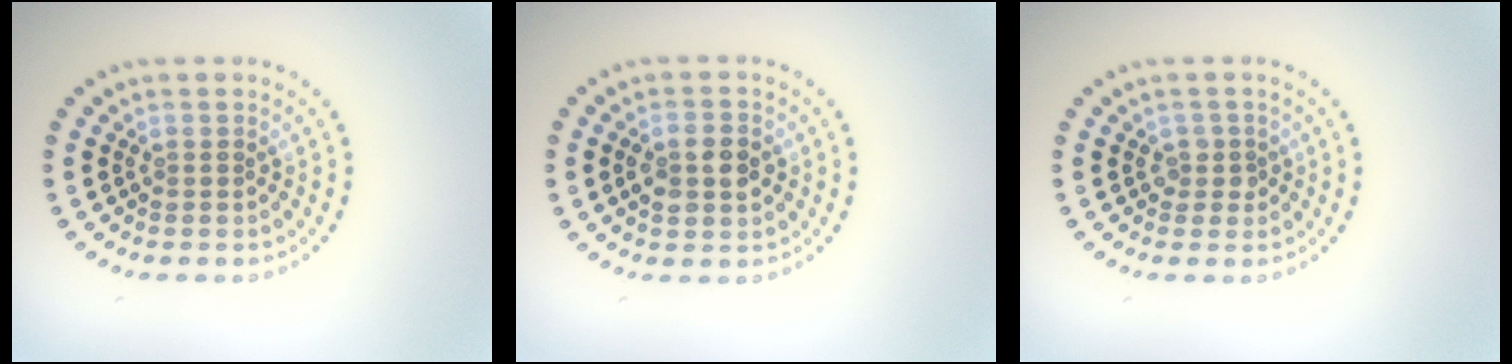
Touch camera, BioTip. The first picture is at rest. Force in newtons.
{"total": 3.7, "press": 3.7, "slide": 0.2}
{"total": 1.3, "press": 1.2, "slide": 0.6}